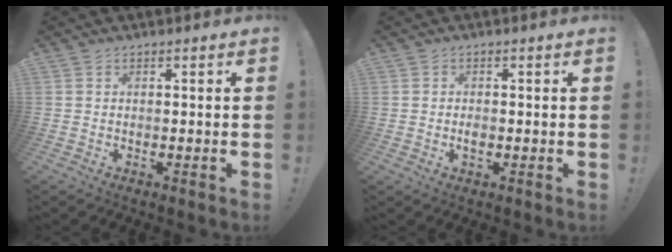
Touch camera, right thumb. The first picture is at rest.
{"total": 2.6, "force": [-0.3, 2.5, 0.8], "torque": [-0.003, -0.005, -0.006]}